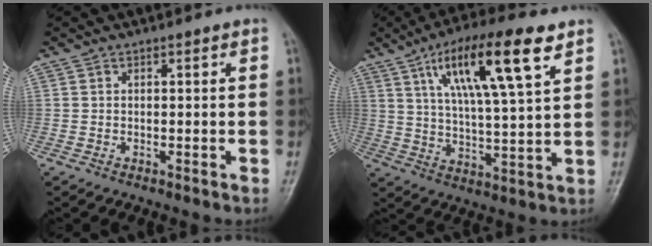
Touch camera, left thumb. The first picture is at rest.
{"total": 16.7, "force": [8.1, 3.6, 14.2], "torque": [-0.240, -0.019, 0.142]}